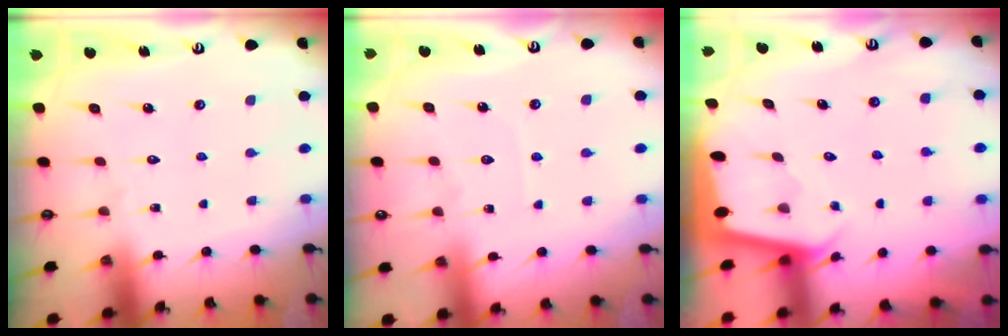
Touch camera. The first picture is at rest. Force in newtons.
{"total": 2.1, "press": 2.1, "slide": 0.4}
{"total": 1.8, "press": 1.8, "slide": 0.1}